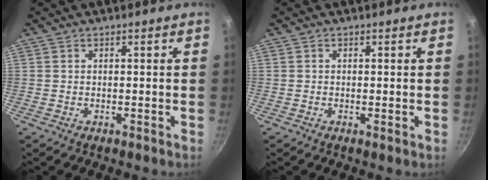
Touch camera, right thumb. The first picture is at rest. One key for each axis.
{"total": 0.6, "fx": -0.1, "fy": 0.1, "fz": 0.6, "tx": -0.015, "ty": -0.004, "tz": -0.003}